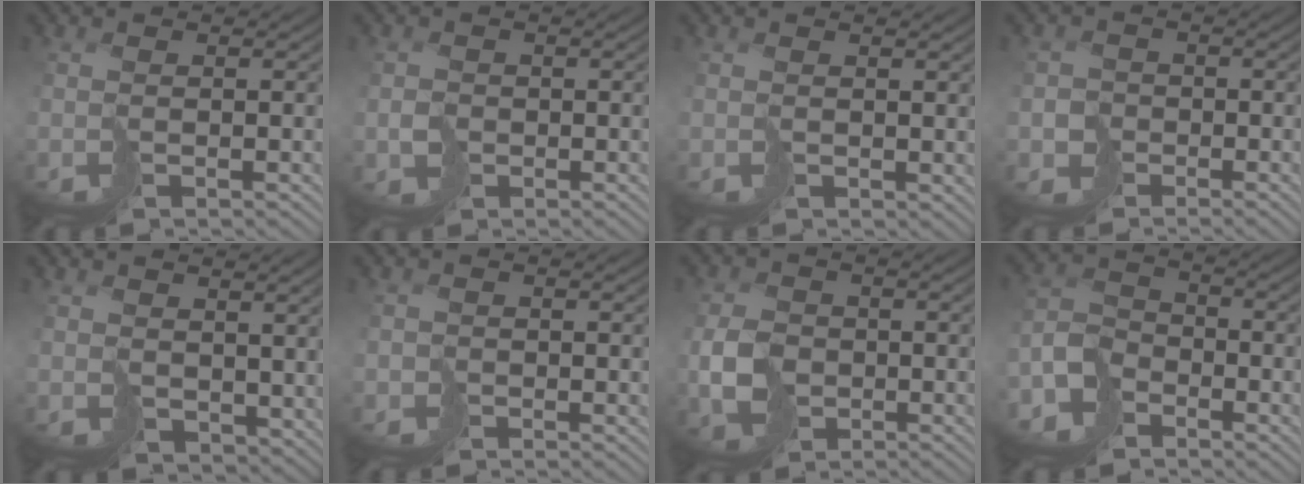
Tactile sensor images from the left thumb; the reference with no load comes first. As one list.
[{"total": 2.2, "force": [-0.7, 2.1, 0.3], "torque": [-0.004, -0.006, -0.017]}, {"total": 0.9, "force": [0.6, 0.6, 0.0], "torque": [-0.001, -0.003, 0.015]}, {"total": 2.7, "force": [-1.6, 2.2, 0.0], "torque": [0.006, -0.005, -0.041]}, {"total": 3.8, "force": [1.6, 2.9, 1.8], "torque": [-0.059, -0.015, 0.037]}, {"total": 1.4, "force": [-0.9, 1.1, 0.1], "torque": [-0.004, -0.006, -0.023]}, {"total": 5.5, "force": [-1.7, 4.4, 2.9], "torque": [-0.067, -0.012, -0.042]}, {"total": 6.4, "force": [-4.7, 4.0, 1.7], "torque": [-0.036, -0.006, -0.107]}]